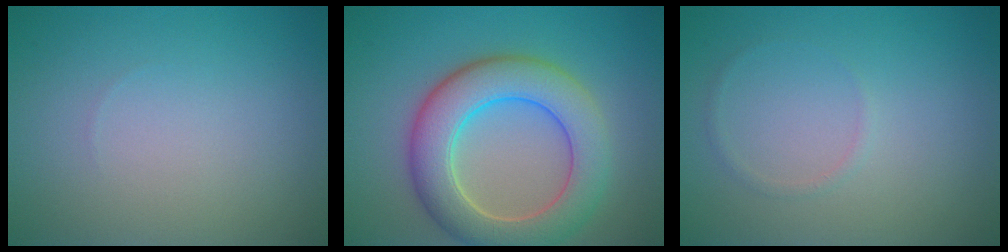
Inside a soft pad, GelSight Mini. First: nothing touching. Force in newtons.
{"total": 7.8, "press": 7.8, "slide": 0.7}
{"total": 0.6, "press": 0.6, "slide": 0.1}